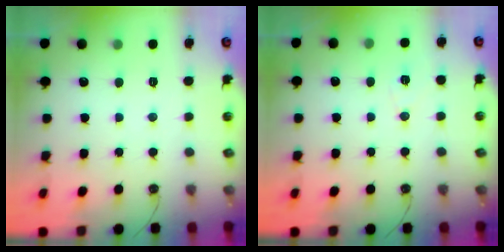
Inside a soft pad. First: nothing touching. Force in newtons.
{"total": 8.3, "press": 7.1, "slide": 4.3}